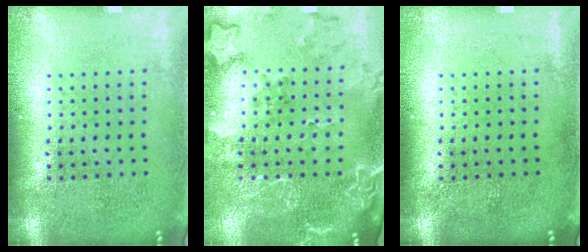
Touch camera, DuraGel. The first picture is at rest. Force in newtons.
{"total": 2.1, "press": 2.0, "slide": 0.8}
{"total": 0.0}